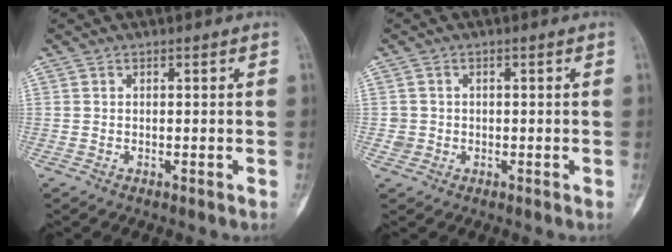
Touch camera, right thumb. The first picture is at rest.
{"total": 1.7, "force": [-0.2, 1.7, 0.2], "torque": [0.005, 0.007, -0.002]}